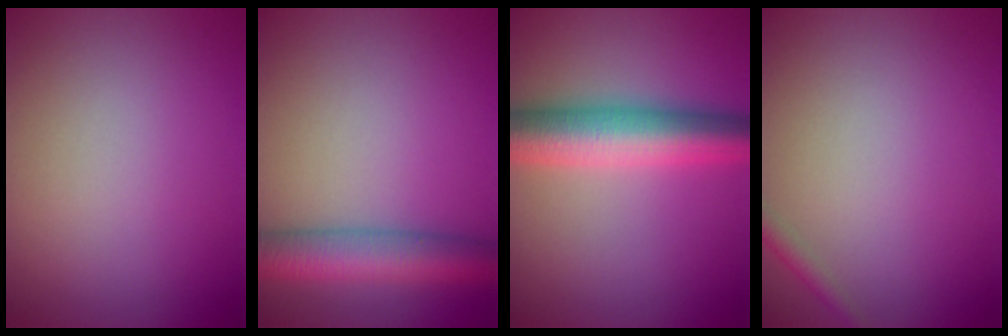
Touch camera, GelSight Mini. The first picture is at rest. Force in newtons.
{"total": 5.9, "press": 5.9, "slide": 0.2}
{"total": 7.5, "press": 7.5, "slide": 0.1}
{"total": 1.2, "press": 1.2, "slide": 0.0}